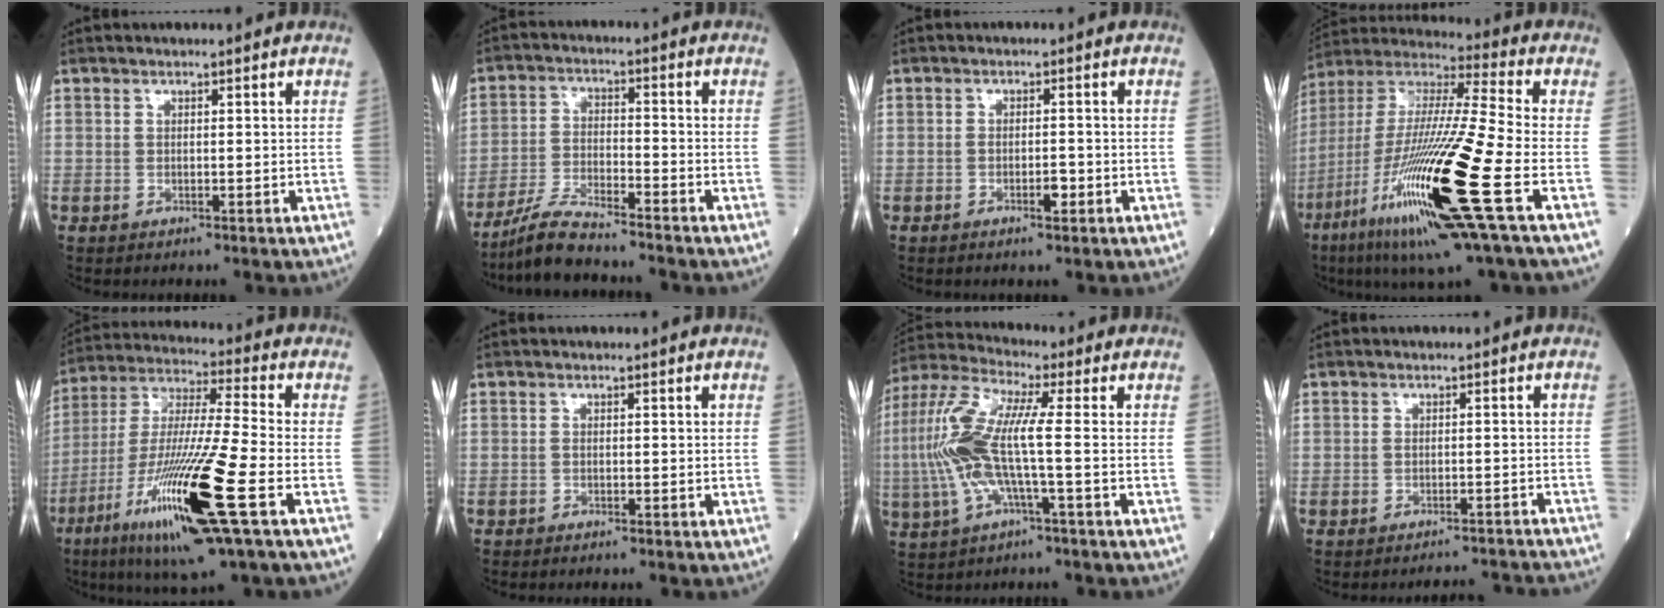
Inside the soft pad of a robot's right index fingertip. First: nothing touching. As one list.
[{"total": 7.4, "force": [-6.8, 0.3, 3.0], "torque": [-0.065, -0.019, -0.130]}, {"total": 2.0, "force": [-1.0, 0.5, 1.7], "torque": [-0.028, 0.001, -0.016]}, {"total": 24.8, "force": [-9.3, 0.8, 23.0], "torque": [-0.458, -0.050, -0.176]}, {"total": 20.3, "force": [-8.5, 0.4, 18.4], "torque": [-0.379, -0.038, -0.159]}, {"total": 1.1, "force": [-1.0, 0.1, 0.3], "torque": [-0.008, -0.001, -0.017]}, {"total": 11.6, "force": [-1.3, 1.4, 11.5], "torque": [-0.269, 0.017, -0.033]}, {"total": 5.8, "force": [-5.8, 0.7, -0.3], "torque": [0.015, 0.011, -0.063]}]